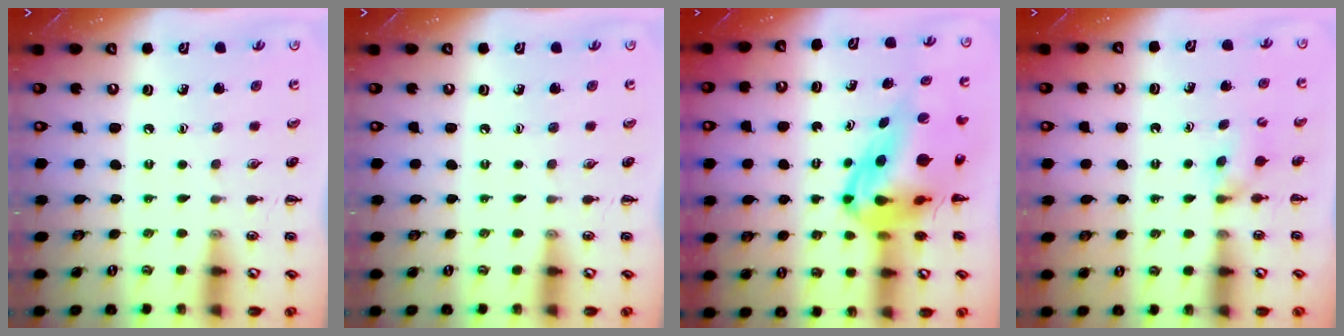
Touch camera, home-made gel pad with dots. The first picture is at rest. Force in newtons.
{"total": 0.0}
{"total": 10.6, "press": 10.0, "slide": 3.4}
{"total": 3.4, "press": 3.2, "slide": 1.2}